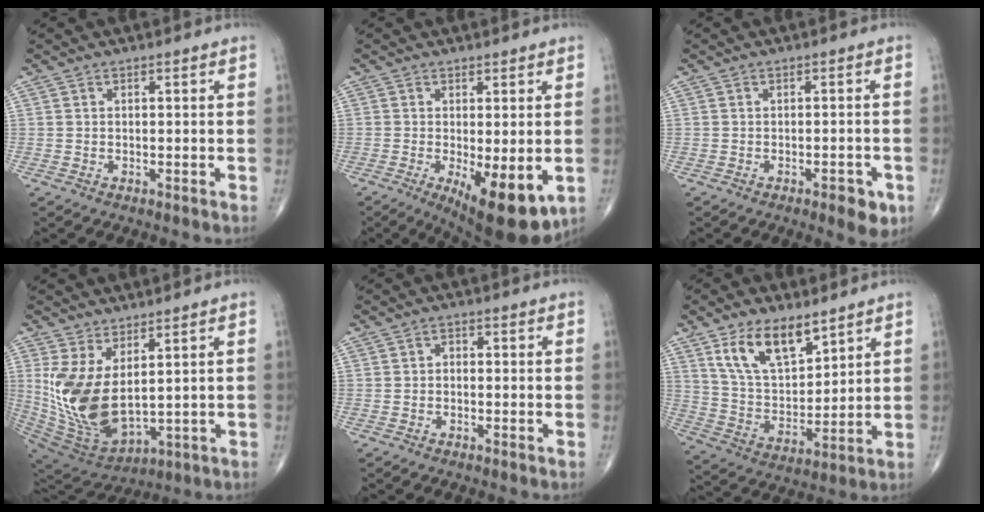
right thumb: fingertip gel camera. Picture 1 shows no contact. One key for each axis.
{"total": 11.7, "fx": -3.3, "fy": 4.0, "fz": 10.4, "tx": -0.146, "ty": -0.025, "tz": -0.038}
{"total": 4.4, "fx": -2.2, "fy": 1.7, "fz": 3.5, "tx": -0.036, "ty": 0.003, "tz": -0.024}
{"total": 14.8, "fx": 3.1, "fy": 7.5, "fz": 12.4, "tx": -0.249, "ty": -0.036, "tz": 0.088}
{"total": 1.2, "fx": -0.2, "fy": 0.9, "fz": 0.7, "tx": -0.004, "ty": 0.005, "tz": -0.008}
{"total": 13.2, "fx": 8.1, "fy": 6.3, "fz": 8.3, "tx": -0.127, "ty": -0.042, "tz": 0.162}